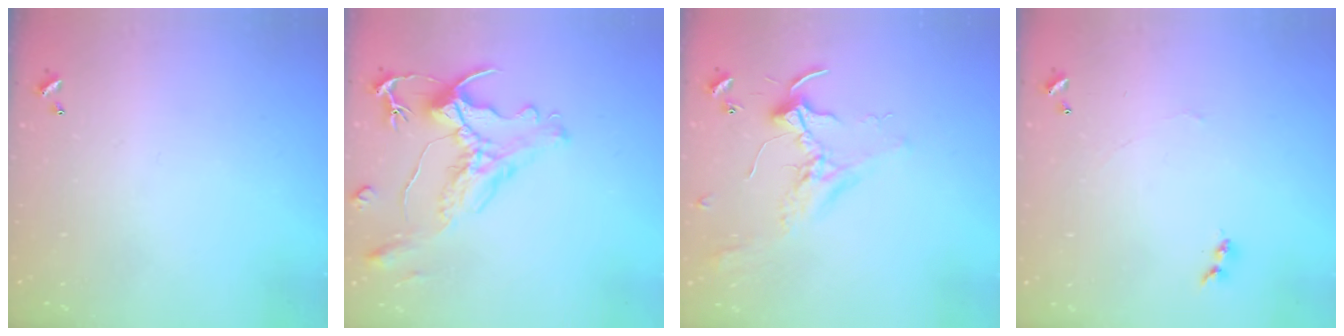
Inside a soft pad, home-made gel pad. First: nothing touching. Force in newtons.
{"total": 2.8, "press": 2.5, "slide": 1.3}
{"total": 2.3, "press": 2.3, "slide": 0.5}
{"total": 1.2, "press": 1.1, "slide": 0.3}